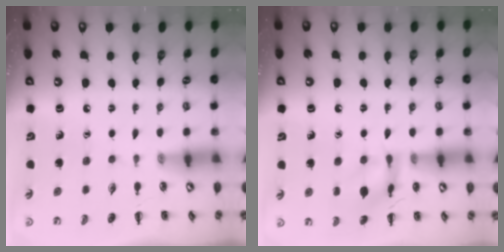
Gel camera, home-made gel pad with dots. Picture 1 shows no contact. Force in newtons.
{"total": 11.6, "press": 11.5, "slide": 0.9}